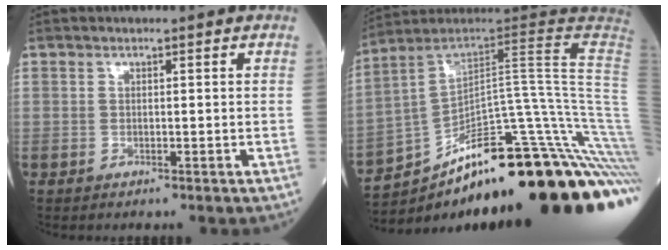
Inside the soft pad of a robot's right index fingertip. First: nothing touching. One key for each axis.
{"total": 29.5, "fx": -18.4, "fy": 1.7, "fz": 23.0, "tx": -0.172, "ty": 0.045, "tz": -0.260}